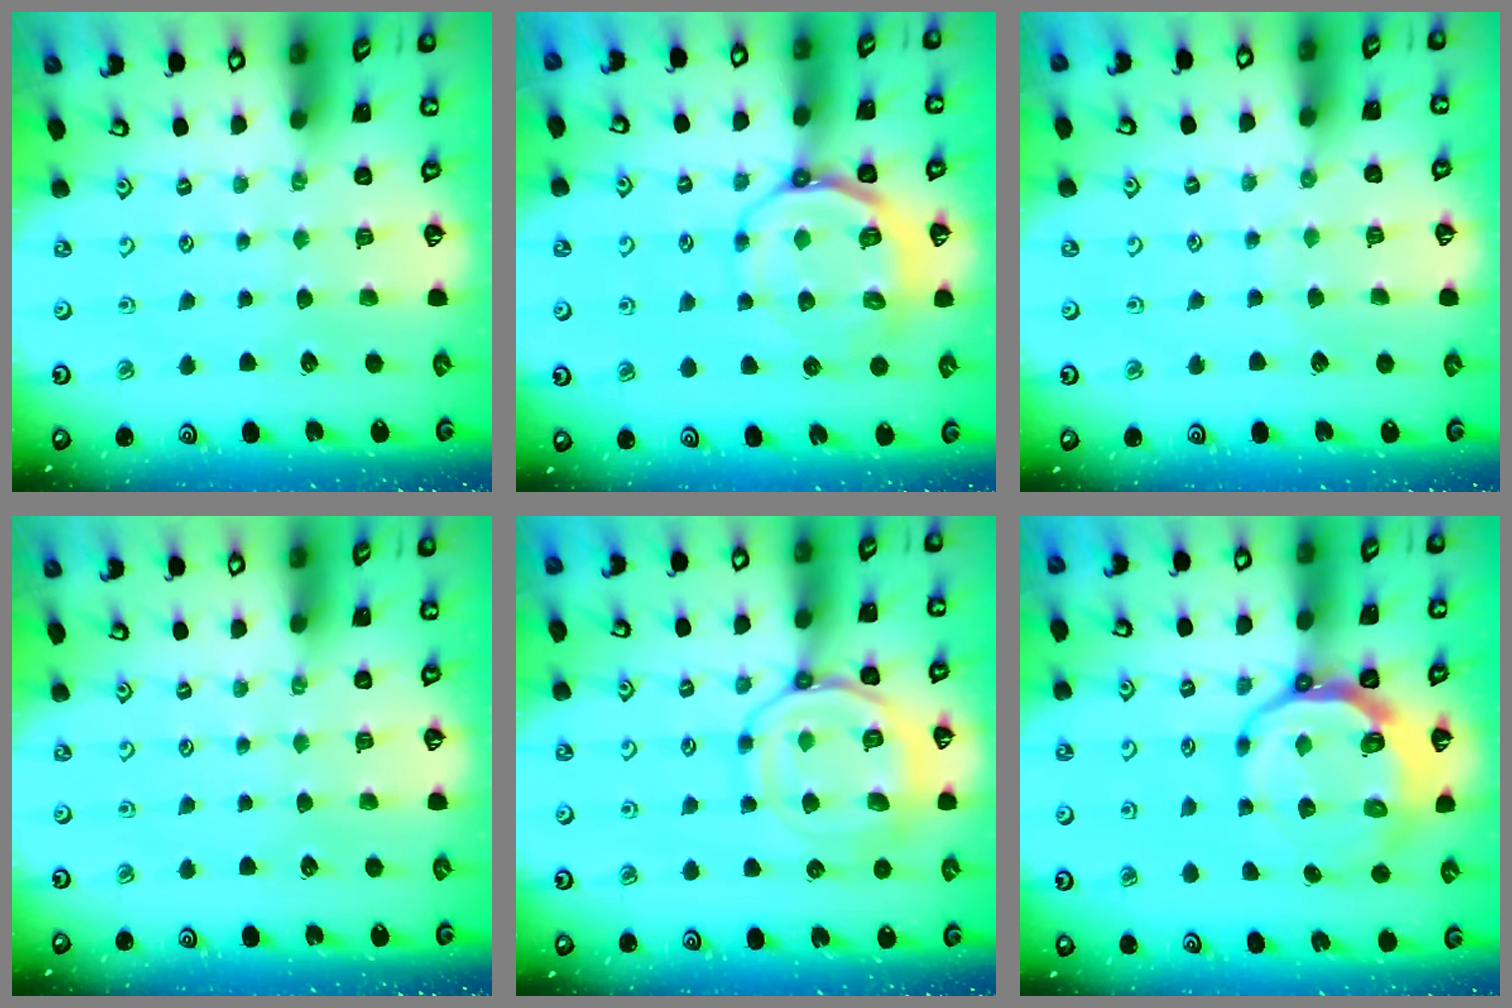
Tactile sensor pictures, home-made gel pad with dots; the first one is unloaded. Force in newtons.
{"total": 9.3, "press": 9.0, "slide": 2.6}
{"total": 5.2, "press": 5.2, "slide": 0.4}
{"total": 0.0}
{"total": 13.6, "press": 13.6, "slide": 1.3}
{"total": 10.4, "press": 9.6, "slide": 3.9}